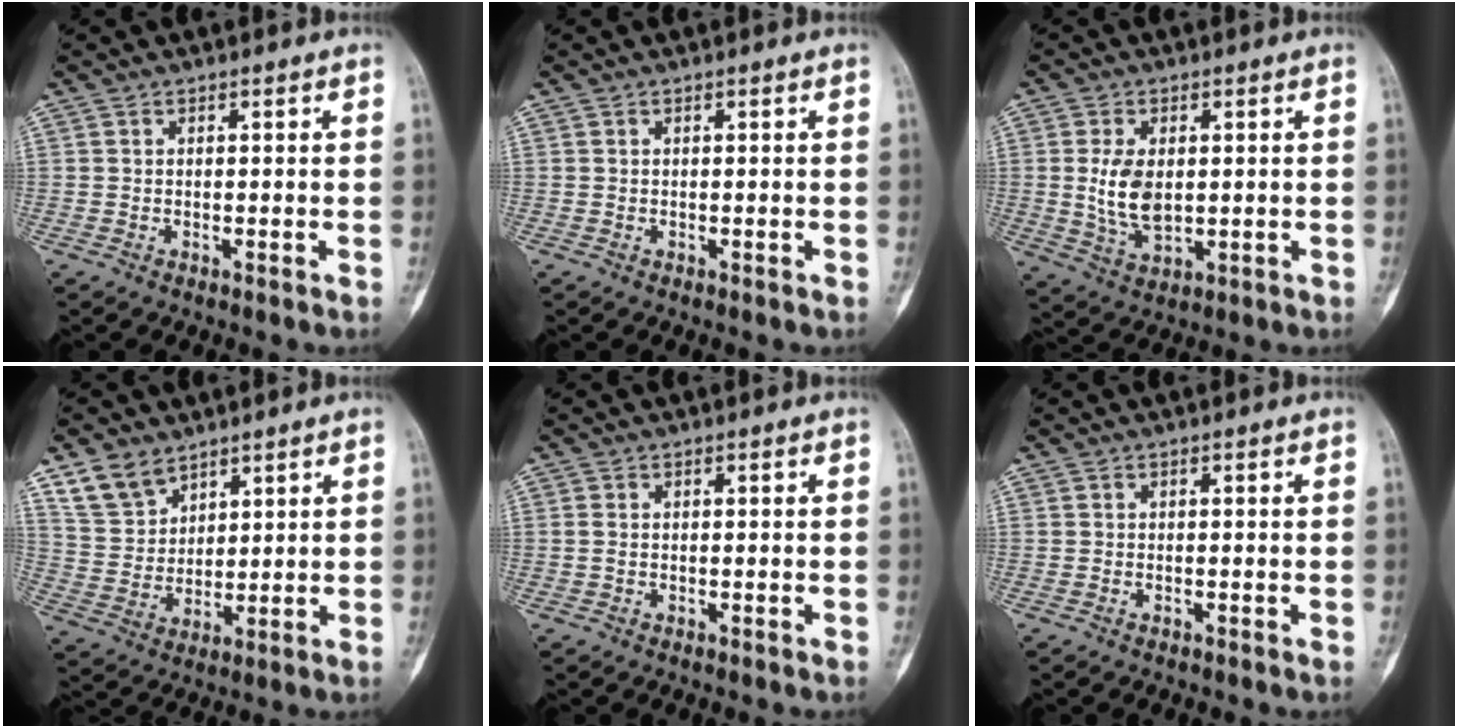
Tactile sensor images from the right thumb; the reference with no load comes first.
{"total": 0.0}
{"total": 8.0, "force": [0.6, 4.7, 6.5], "torque": [-0.121, -0.011, 0.022]}
{"total": 8.1, "force": [5.8, 5.0, 2.6], "torque": [-0.032, -0.025, 0.123]}
{"total": 0.9, "force": [0.0, 0.6, 0.6], "torque": [-0.020, 0.000, 0.000]}
{"total": 0.0}